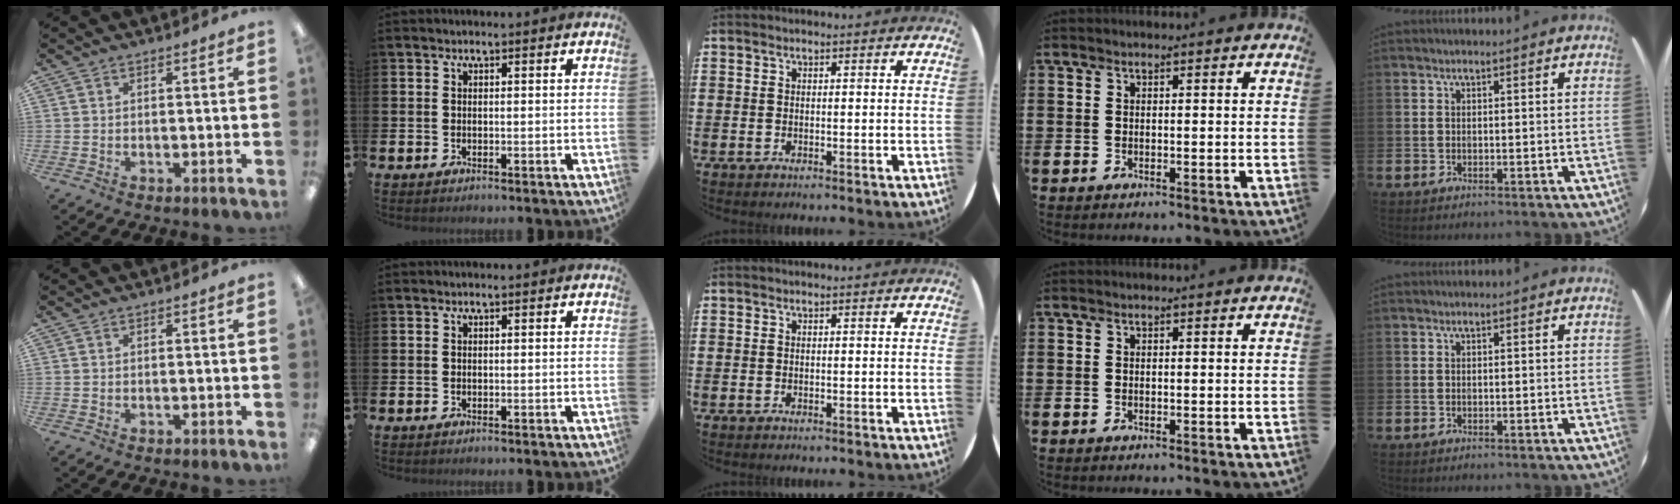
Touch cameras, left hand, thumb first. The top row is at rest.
{}